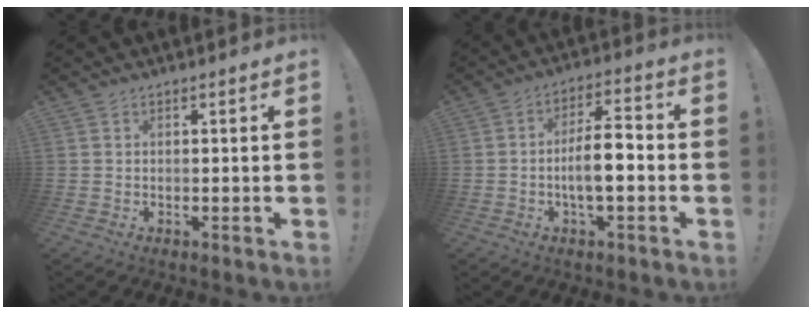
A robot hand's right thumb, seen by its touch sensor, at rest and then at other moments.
{"total": 9.8, "force": [-2.2, 3.4, 8.9], "torque": [-0.163, 0.016, -0.042]}